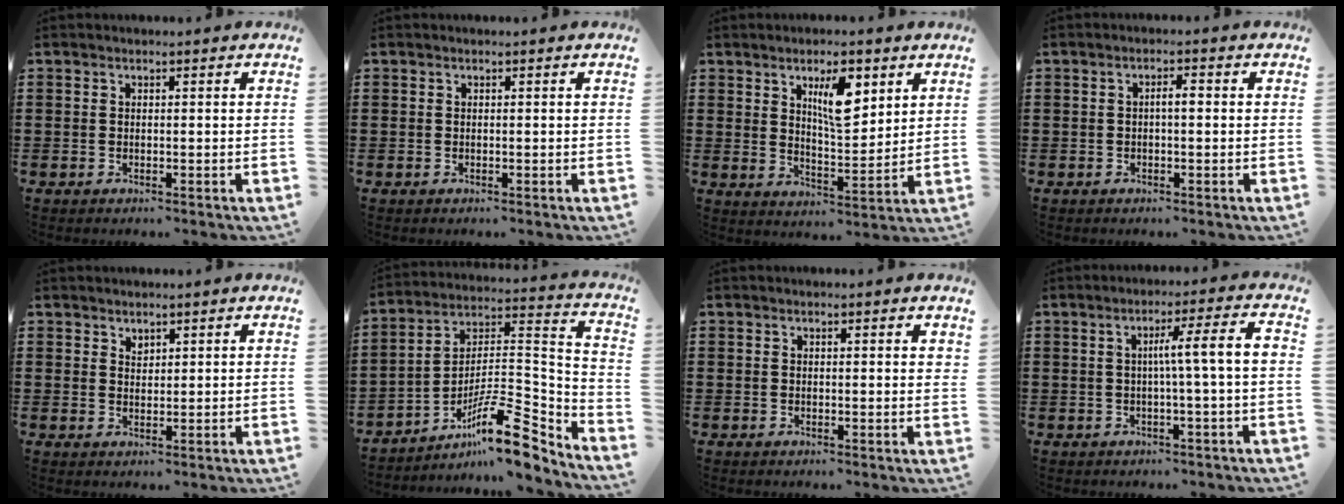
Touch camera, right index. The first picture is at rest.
{"total": 0.0}
{"total": 7.8, "force": [3.7, 2.9, 6.2], "torque": [-0.099, -0.005, 0.056]}
{"total": 1.7, "force": [-0.1, 0.4, 1.6], "torque": [-0.030, 0.003, -0.004]}
{"total": 1.5, "force": [1.3, 0.7, 0.2], "torque": [-0.005, 0.001, 0.026]}
{"total": 13.8, "force": [-9.2, 3.9, 9.5], "torque": [-0.149, 0.020, -0.169]}
{"total": 0.6, "force": [0.4, 0.1, 0.4], "torque": [-0.009, 0.001, 0.007]}
{"total": 6.0, "force": [-0.2, -0.3, 6.0], "torque": [-0.109, 0.000, -0.012]}